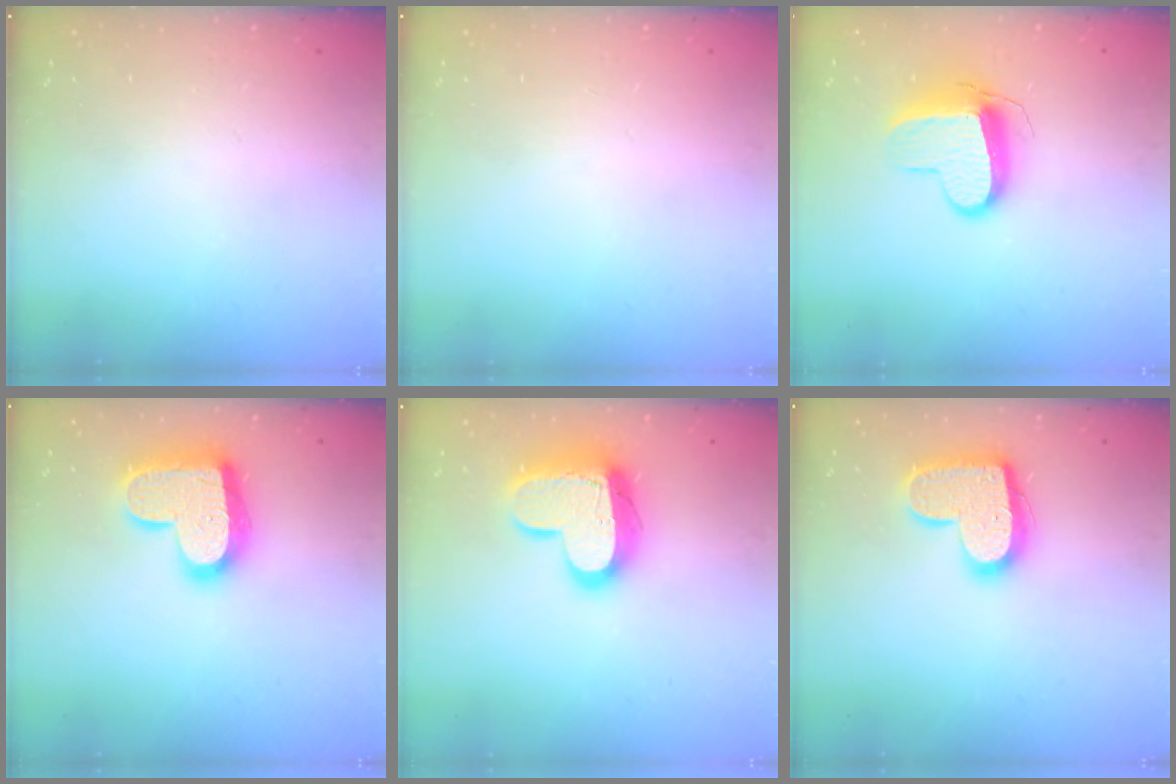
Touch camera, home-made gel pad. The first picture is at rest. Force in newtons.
{"total": 0.0}
{"total": 11.1, "press": 11.1, "slide": 0.4}
{"total": 19.2, "press": 19.2, "slide": 1.3}
{"total": 15.7, "press": 15.7, "slide": 1.2}
{"total": 17.2, "press": 17.2, "slide": 0.9}